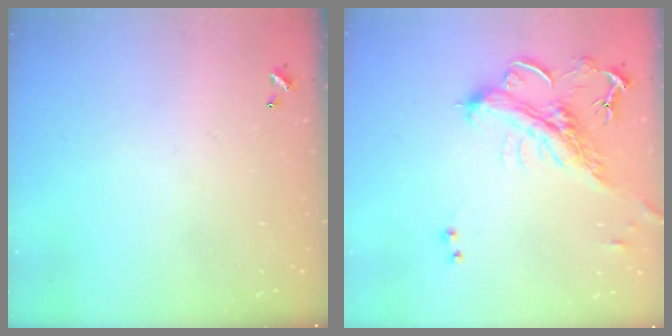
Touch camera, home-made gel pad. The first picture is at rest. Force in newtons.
{"total": 2.3, "press": 1.9, "slide": 1.3}